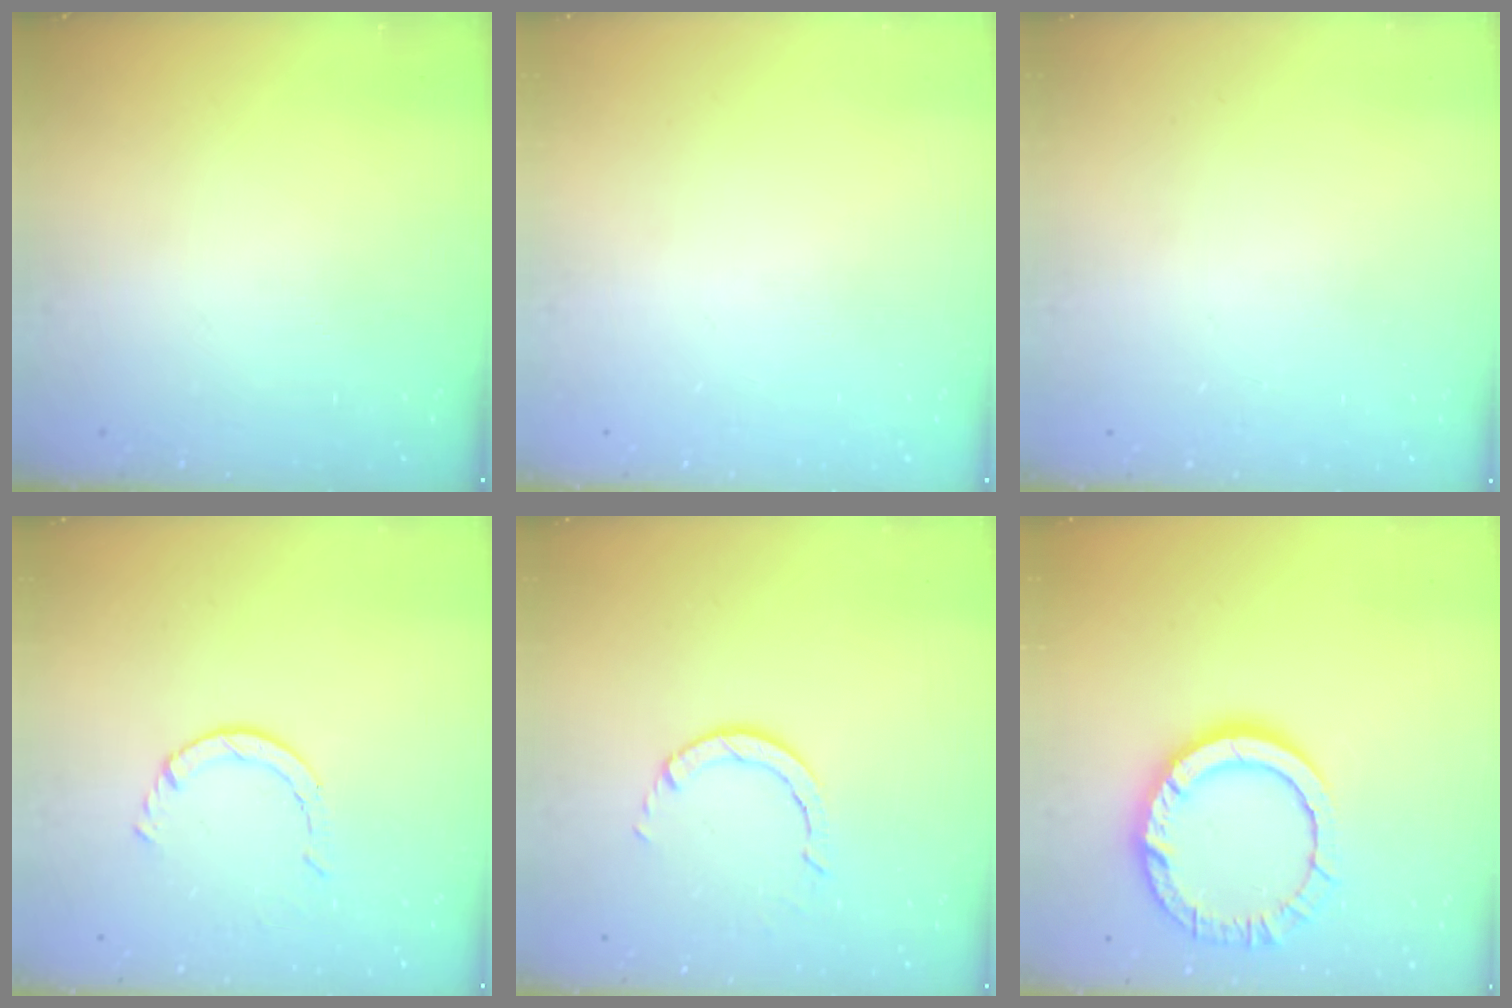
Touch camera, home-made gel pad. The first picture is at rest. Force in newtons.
{"total": 0.0}
{"total": 2.6, "press": 2.6, "slide": 0.2}
{"total": 2.5, "press": 2.5, "slide": 0.3}
{"total": 2.6, "press": 2.6, "slide": 0.3}
{"total": 13.5, "press": 13.5, "slide": 1.3}